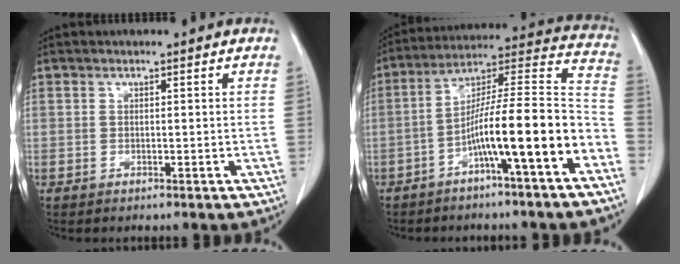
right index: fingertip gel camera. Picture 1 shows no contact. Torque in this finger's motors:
{"motor_torque": [1.88, -0.26, 1.05, 0.21]}